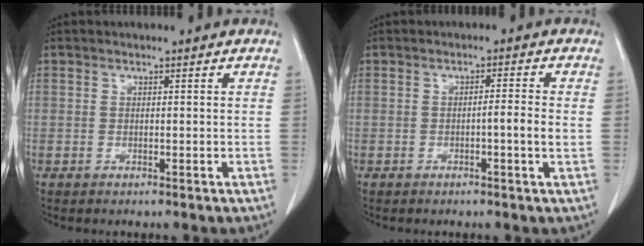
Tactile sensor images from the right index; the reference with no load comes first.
{"total": 2.8, "force": [-0.6, -0.3, 2.7], "torque": [-0.040, 0.000, -0.009]}